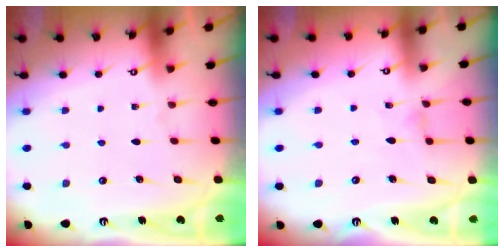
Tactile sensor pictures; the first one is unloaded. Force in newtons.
{"total": 0.0}